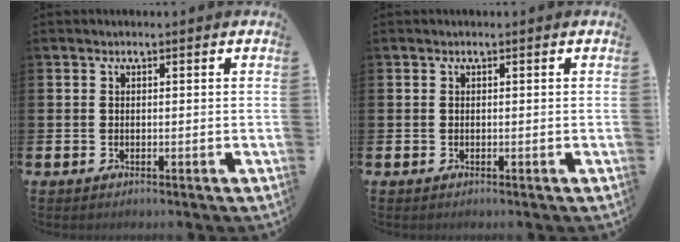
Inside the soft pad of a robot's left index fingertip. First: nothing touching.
{"total": 0.0}